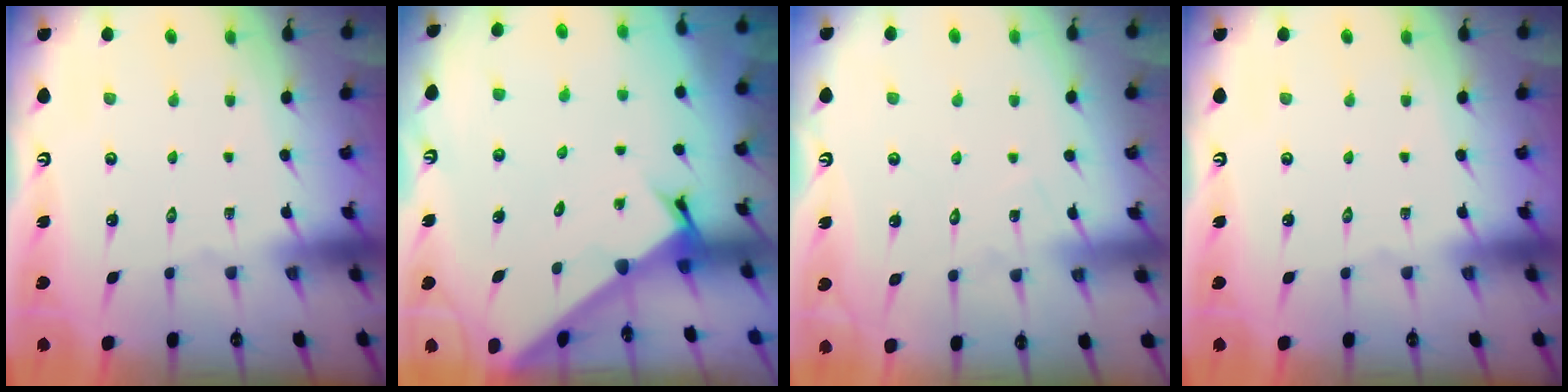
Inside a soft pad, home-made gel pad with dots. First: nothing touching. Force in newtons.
{"total": 2.4, "press": 2.4, "slide": 0.2}
{"total": 6.2, "press": 6.2, "slide": 0.6}
{"total": 0.0}